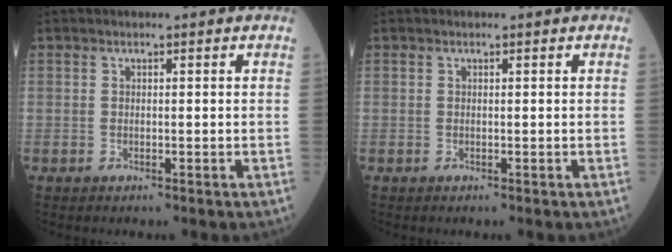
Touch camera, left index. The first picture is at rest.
{"total": 0.0}